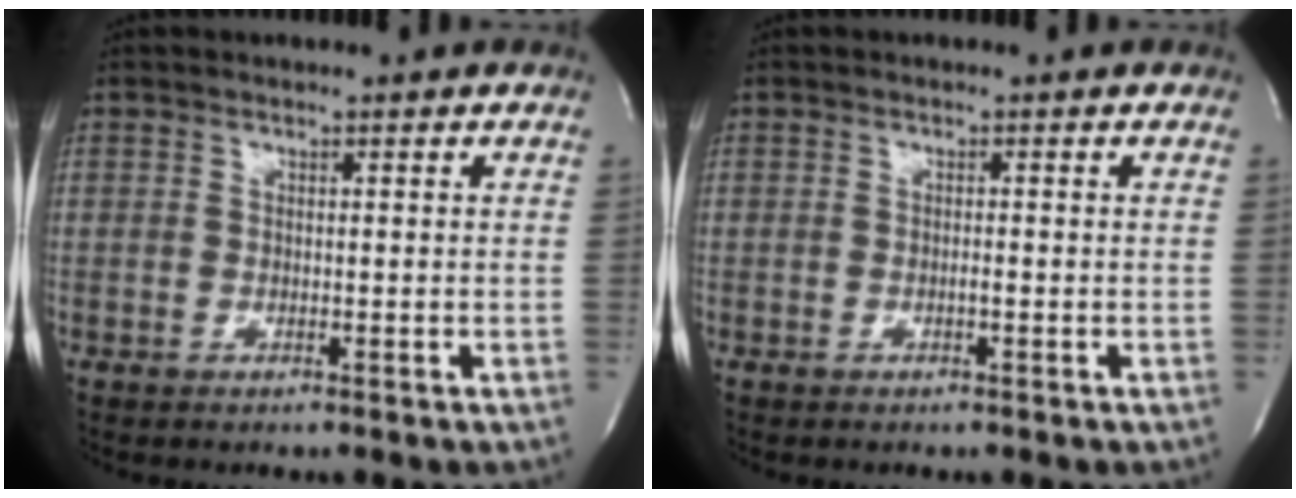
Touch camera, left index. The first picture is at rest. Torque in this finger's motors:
{"motor_torque": [0.15, -0.05, -0.02, 0.00]}